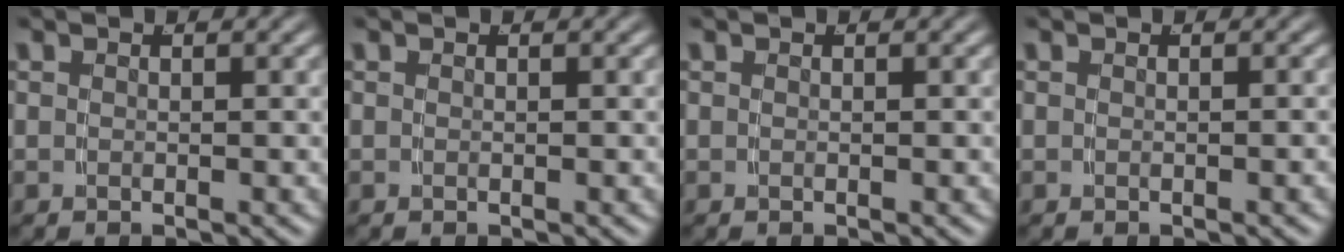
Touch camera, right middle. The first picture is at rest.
{"total": 0.0}
{"total": 0.0}
{"total": 0.0}